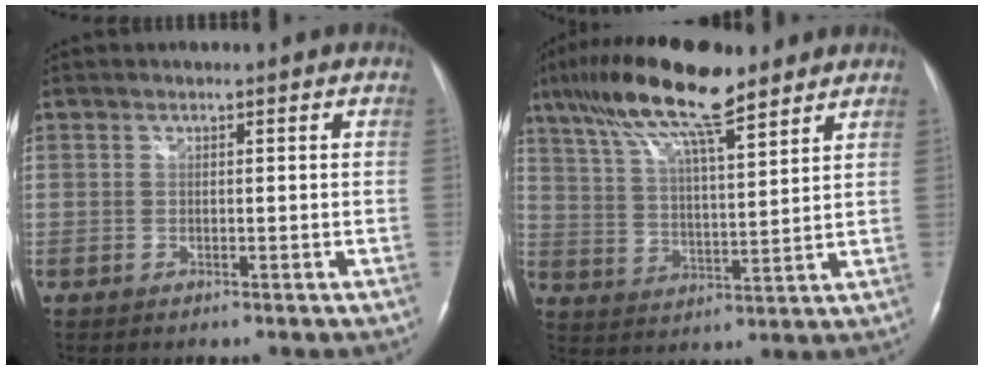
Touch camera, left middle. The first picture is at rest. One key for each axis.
{"total": 16.0, "fx": 11.2, "fy": 3.0, "fz": 11.0, "tx": -0.215, "ty": 0.025, "tz": 0.200}